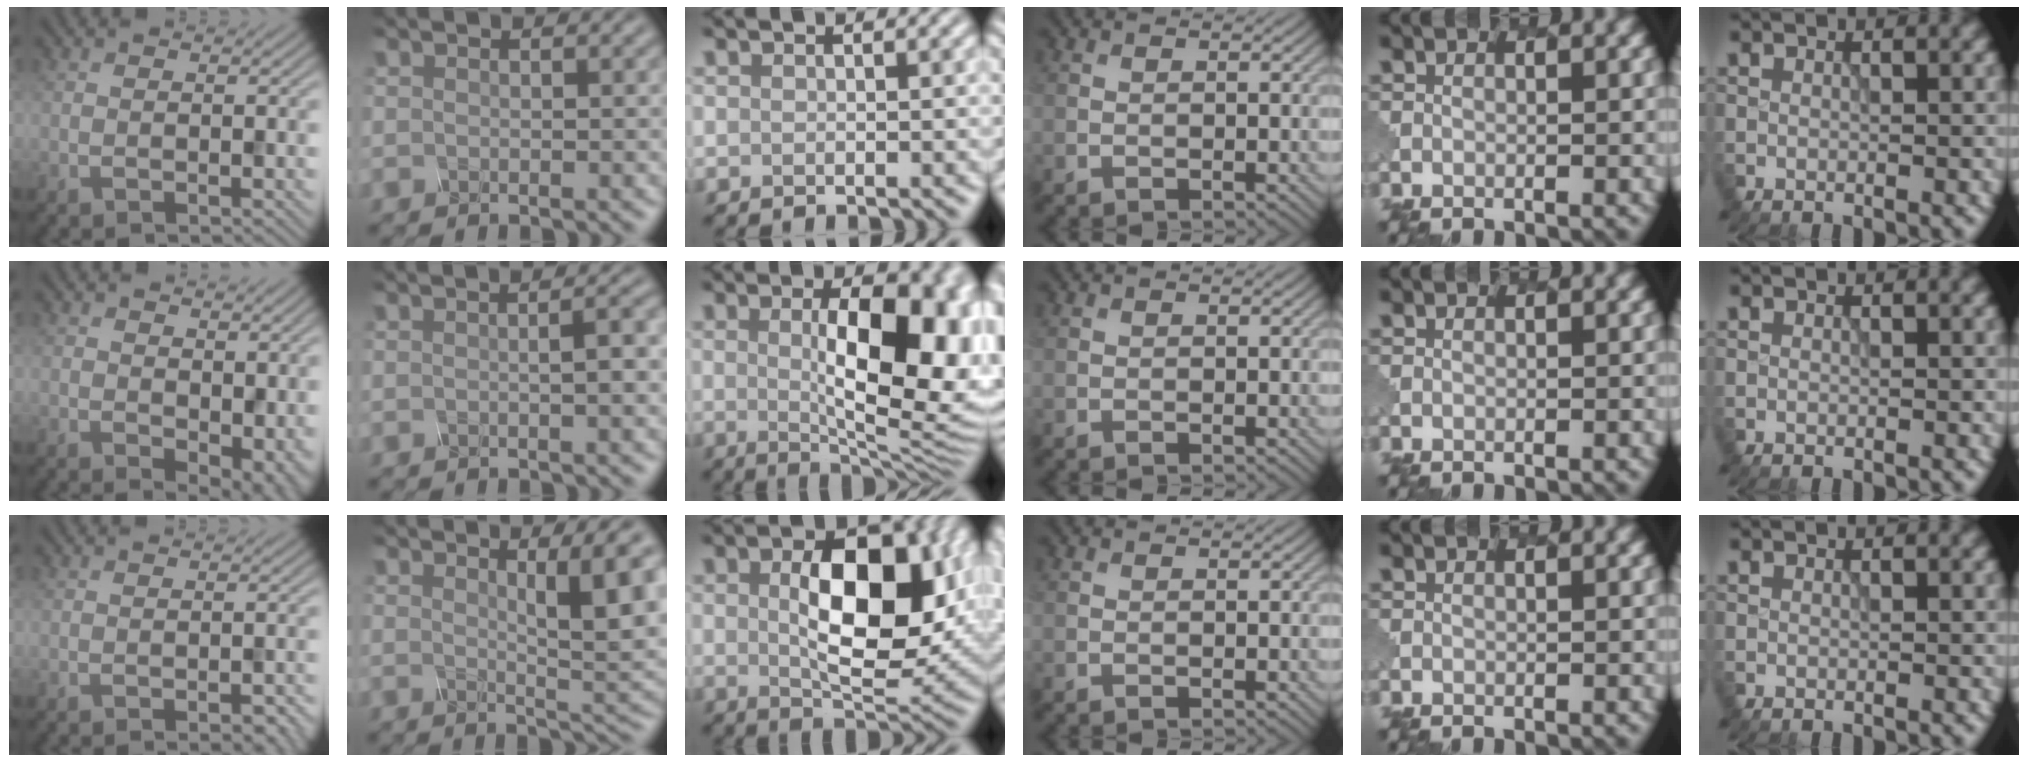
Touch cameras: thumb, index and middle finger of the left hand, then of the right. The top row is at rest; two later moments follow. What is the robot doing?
{"motion": "unscrew", "object": "spray bottle"}